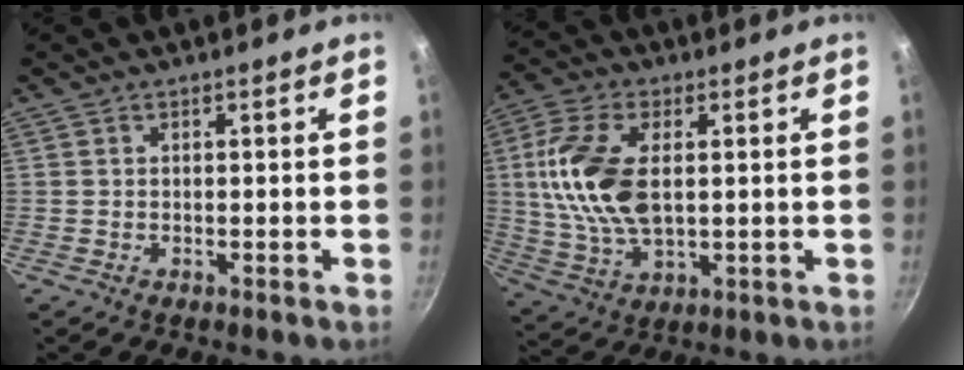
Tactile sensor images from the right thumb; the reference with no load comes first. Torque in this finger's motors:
{"motor_torque": [-0.58, 1.34, 0.96, 0.85, 0.50]}